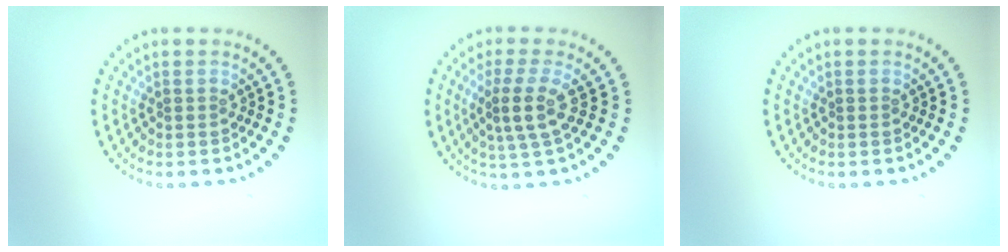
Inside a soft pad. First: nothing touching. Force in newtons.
{"total": 3.1, "press": 2.3, "slide": 2.0}
{"total": 0.0}